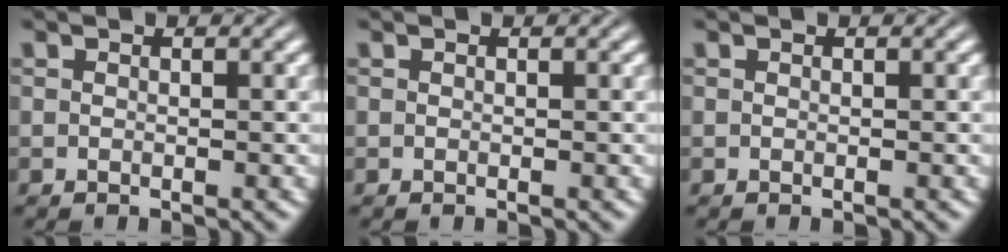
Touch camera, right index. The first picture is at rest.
{"total": 0.0}
{"total": 0.0}